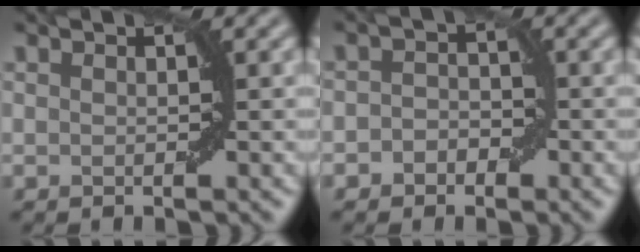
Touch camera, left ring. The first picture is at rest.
{"total": 1.9, "force": [-0.9, 1.5, 0.7], "torque": [0.000, 0.004, -0.023]}